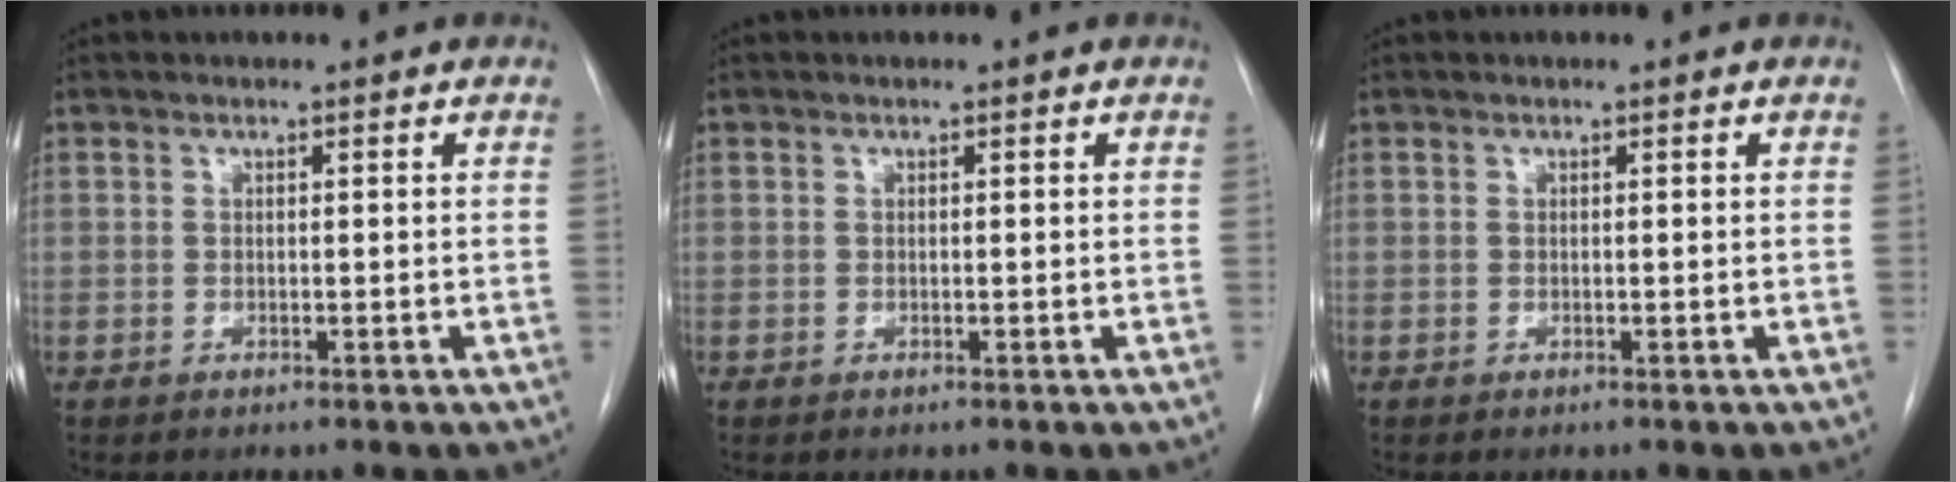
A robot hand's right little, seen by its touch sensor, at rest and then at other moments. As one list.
[{"total": 0.0}, {"total": 0.0}]